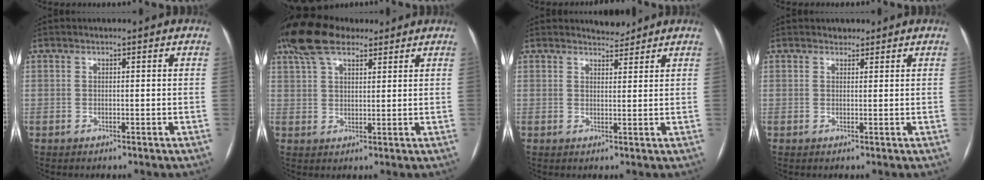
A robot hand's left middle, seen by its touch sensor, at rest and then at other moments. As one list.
[{"total": 10.2, "force": [7.5, 4.0, 5.6], "torque": [-0.117, 0.044, 0.141]}, {"total": 2.4, "force": [2.3, 0.5, 0.0], "torque": [0.001, -0.005, 0.036]}, {"total": 1.1, "force": [0.9, 0.7, 0.0], "torque": [0.001, 0.001, 0.010]}]